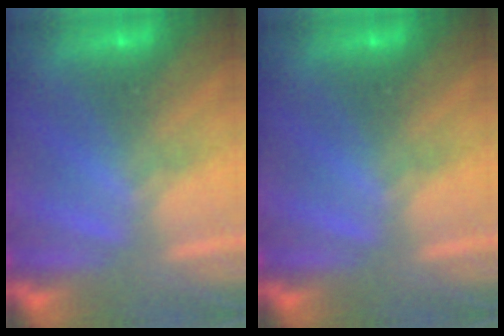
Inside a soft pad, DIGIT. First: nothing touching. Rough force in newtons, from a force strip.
{"total": 0.0}